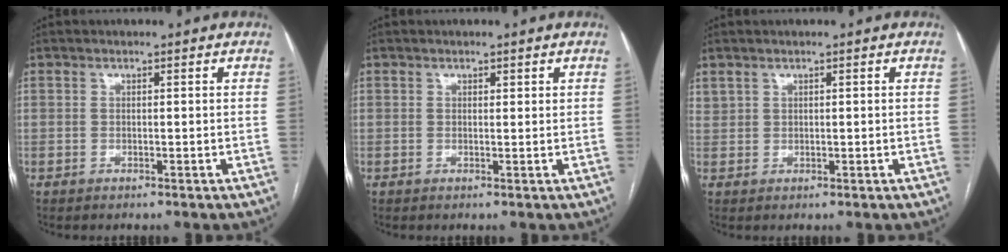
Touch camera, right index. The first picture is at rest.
{"total": 0.6, "force": [0.4, 0.3, 0.3], "torque": [-0.003, 0.000, 0.004]}
{"total": 1.4, "force": [1.1, 0.7, 0.3], "torque": [-0.008, 0.008, 0.025]}